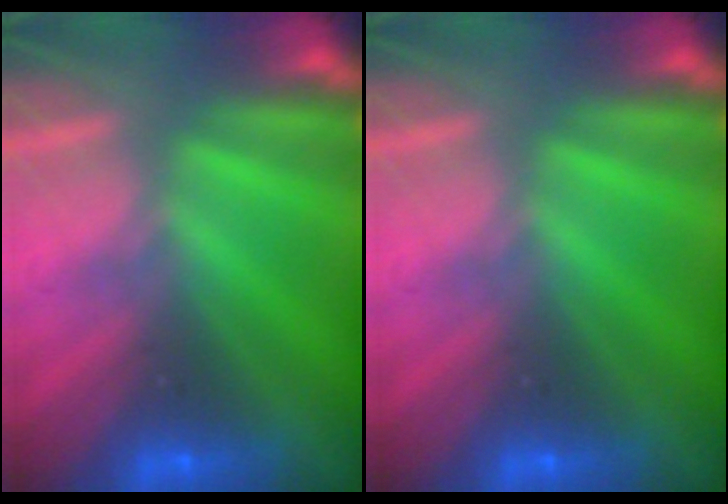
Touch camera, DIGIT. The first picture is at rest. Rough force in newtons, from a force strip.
{"total": 0.0}